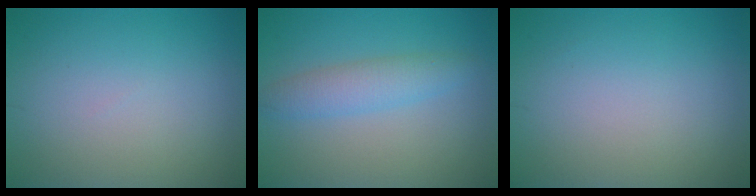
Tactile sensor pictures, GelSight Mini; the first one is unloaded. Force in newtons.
{"total": 3.0, "press": 3.0, "slide": 0.1}
{"total": 0.0}